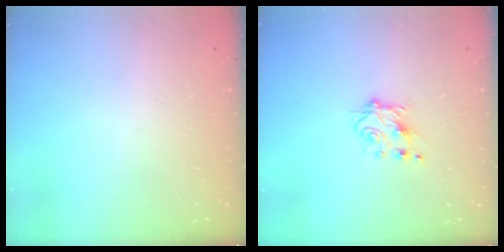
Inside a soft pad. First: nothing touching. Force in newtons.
{"total": 5.6, "press": 5.6, "slide": 0.8}